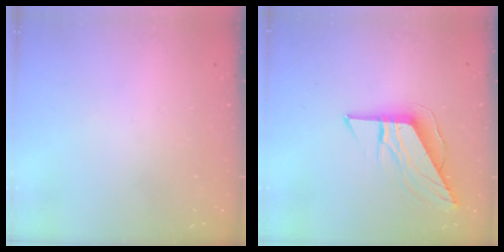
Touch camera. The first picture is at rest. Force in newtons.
{"total": 9.8, "press": 9.8, "slide": 0.5}